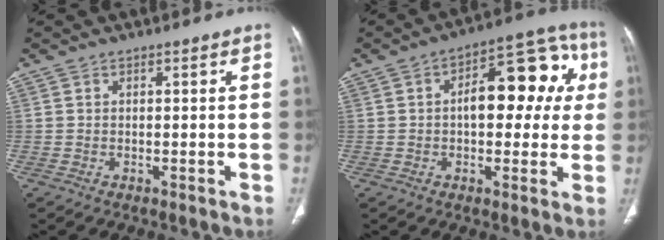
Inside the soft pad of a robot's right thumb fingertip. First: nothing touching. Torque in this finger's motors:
{"motor_torque": [1.05, 2.28, 1.26, 0.06, 0.06]}